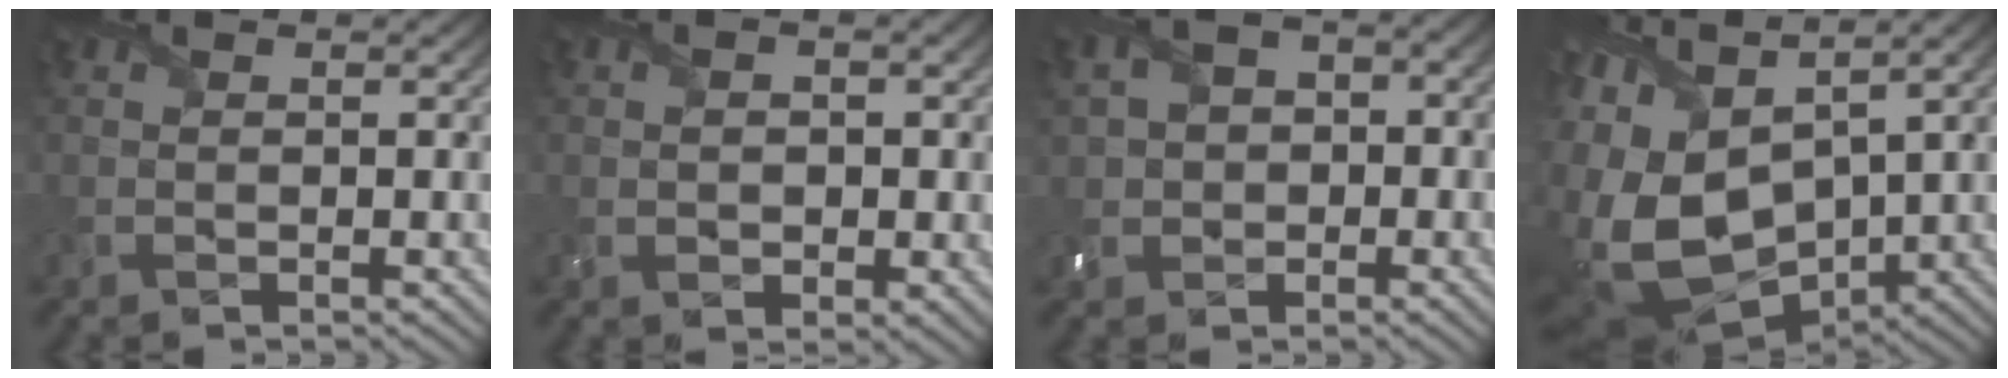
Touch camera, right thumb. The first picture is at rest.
{"total": 2.4, "force": [-0.4, 1.8, 1.6], "torque": [-0.031, -0.008, -0.006]}
{"total": 5.4, "force": [-0.1, 4.4, 3.2], "torque": [-0.081, 0.003, -0.002]}
{"total": 16.4, "force": [-0.7, 9.7, 13.3], "torque": [-0.315, -0.039, 0.014]}